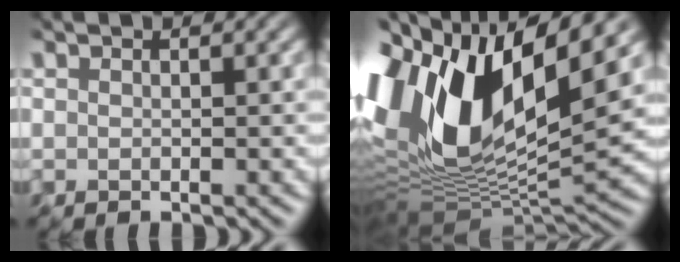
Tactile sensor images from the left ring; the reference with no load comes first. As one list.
[{"total": 16.7, "force": [4.7, 7.9, 14.0], "torque": [-0.295, 0.009, 0.077]}]